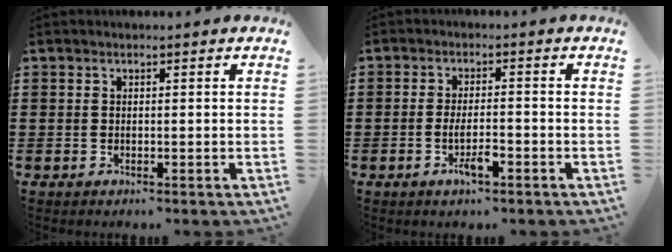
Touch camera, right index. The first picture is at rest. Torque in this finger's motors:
{"motor_torque": [1.09, 1.05, 0.11, 0.04]}